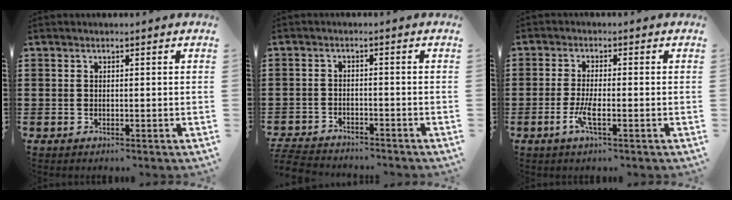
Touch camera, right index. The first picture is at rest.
{"total": 3.5, "force": [-3.5, 0.2, 0.2], "torque": [-0.016, -0.006, -0.075]}
{"total": 3.8, "force": [-1.6, 0.5, 3.4], "torque": [-0.076, -0.012, -0.033]}